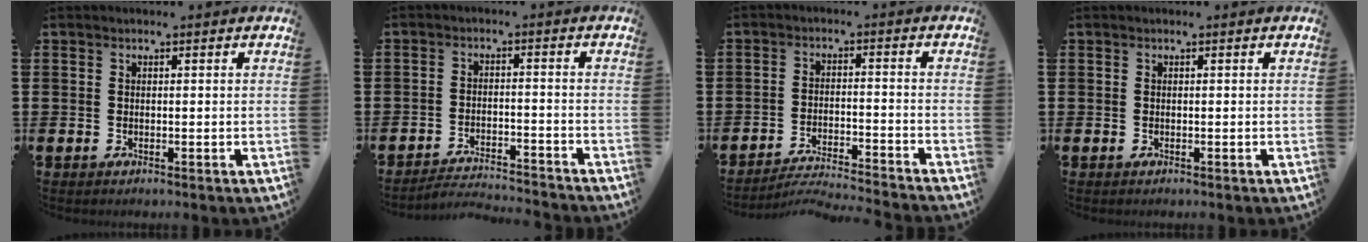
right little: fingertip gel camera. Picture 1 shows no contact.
{"total": 2.8, "force": [-2.8, -0.1, 0.0], "torque": [-0.005, 0.003, -0.061]}
{"total": 3.2, "force": [-3.2, -0.3, 0.6], "torque": [-0.013, -0.002, -0.067]}
{"total": 0.0}